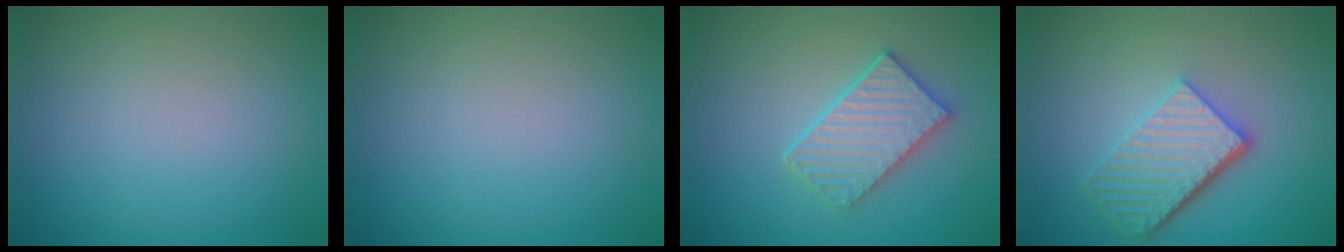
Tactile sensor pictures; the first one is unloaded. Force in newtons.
{"total": 0.0}
{"total": 3.8, "press": 3.5, "slide": 1.4}
{"total": 5.6, "press": 4.0, "slide": 4.0}